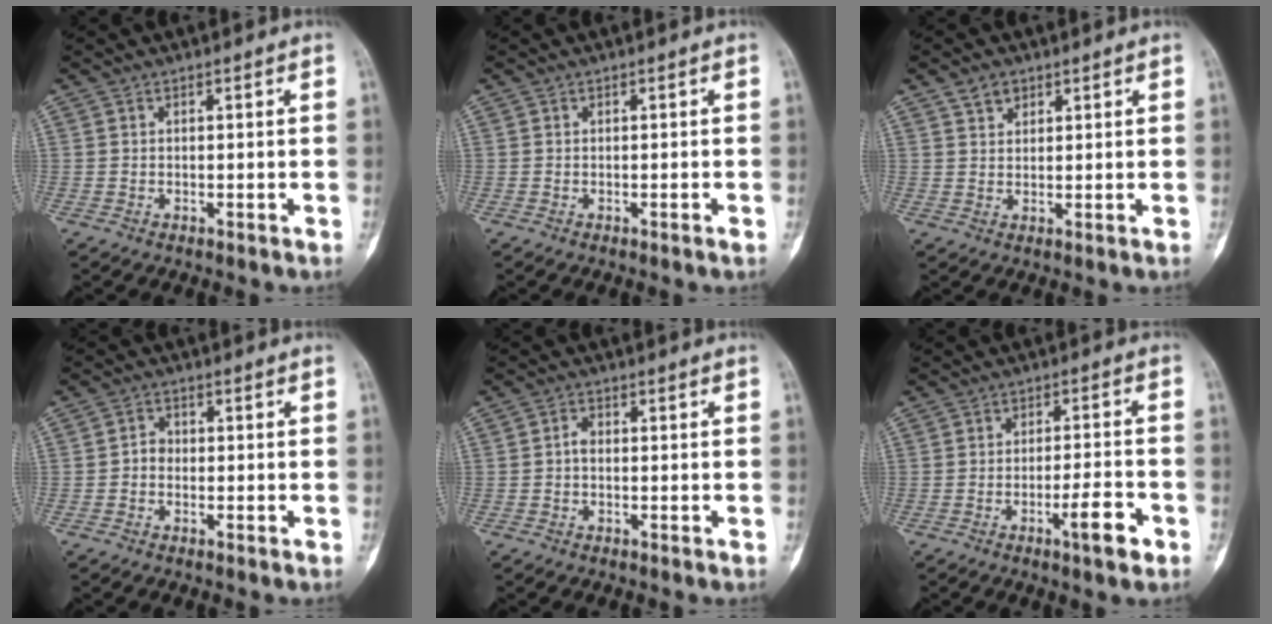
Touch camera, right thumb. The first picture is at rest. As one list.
[{"total": 0.7, "force": [-0.3, 0.0, 0.6], "torque": [-0.010, -0.001, -0.003]}, {"total": 3.1, "force": [2.0, 2.1, 1.1], "torque": [-0.008, -0.010, 0.036]}, {"total": 2.1, "force": [-0.6, 1.7, 1.0], "torque": [-0.006, 0.007, -0.018]}, {"total": 1.6, "force": [-0.3, 1.0, 1.1], "torque": [-0.016, 0.005, -0.010]}, {"total": 6.7, "force": [-3.3, 1.3, 5.7], "torque": [-0.088, 0.018, -0.048]}]